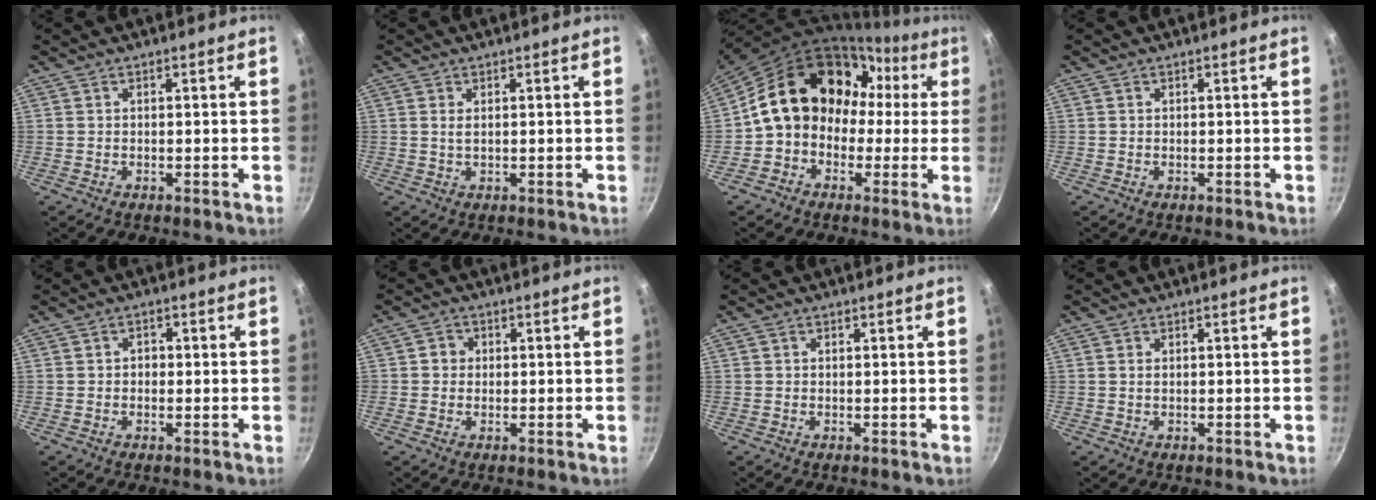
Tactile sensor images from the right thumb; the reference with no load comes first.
{"total": 1.3, "force": [0.3, 0.6, 1.1], "torque": [-0.022, -0.001, 0.007]}
{"total": 17.9, "force": [1.3, 14.4, 10.5], "torque": [-0.135, 0.066, 0.012]}
{"total": 0.0}
{"total": 1.6, "force": [-0.2, 1.4, 0.9], "torque": [-0.007, 0.003, -0.005]}
{"total": 2.5, "force": [0.1, 2.4, 0.7], "torque": [0.004, 0.005, -0.003]}
{"total": 0.5, "force": [0.1, 0.5, 0.2], "torque": [-0.002, 0.004, 0.002]}
{"total": 0.7, "force": [0.1, 0.4, 0.6], "torque": [-0.011, 0.000, 0.003]}